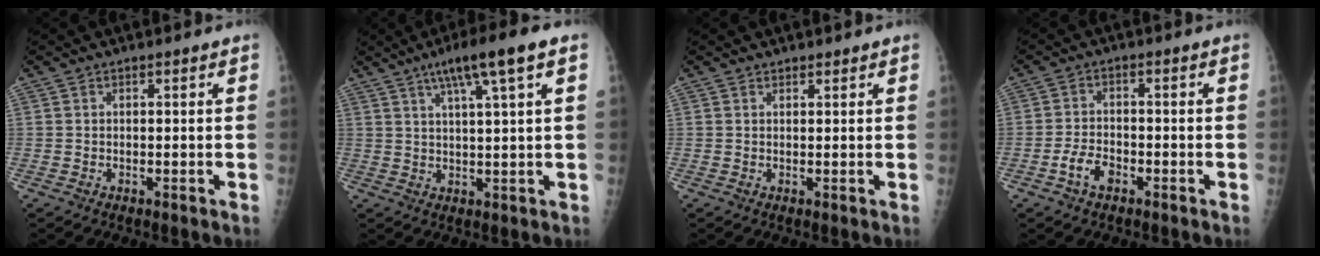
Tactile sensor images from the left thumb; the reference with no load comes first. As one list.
[{"total": 9.1, "force": [4.5, 0.3, 7.9], "torque": [-0.134, 0.000, 0.076]}, {"total": 0.7, "force": [0.6, 0.4, -0.1], "torque": [0.011, -0.006, 0.009]}, {"total": 4.2, "force": [-2.3, 2.4, 2.4], "torque": [-0.043, 0.018, -0.043]}]